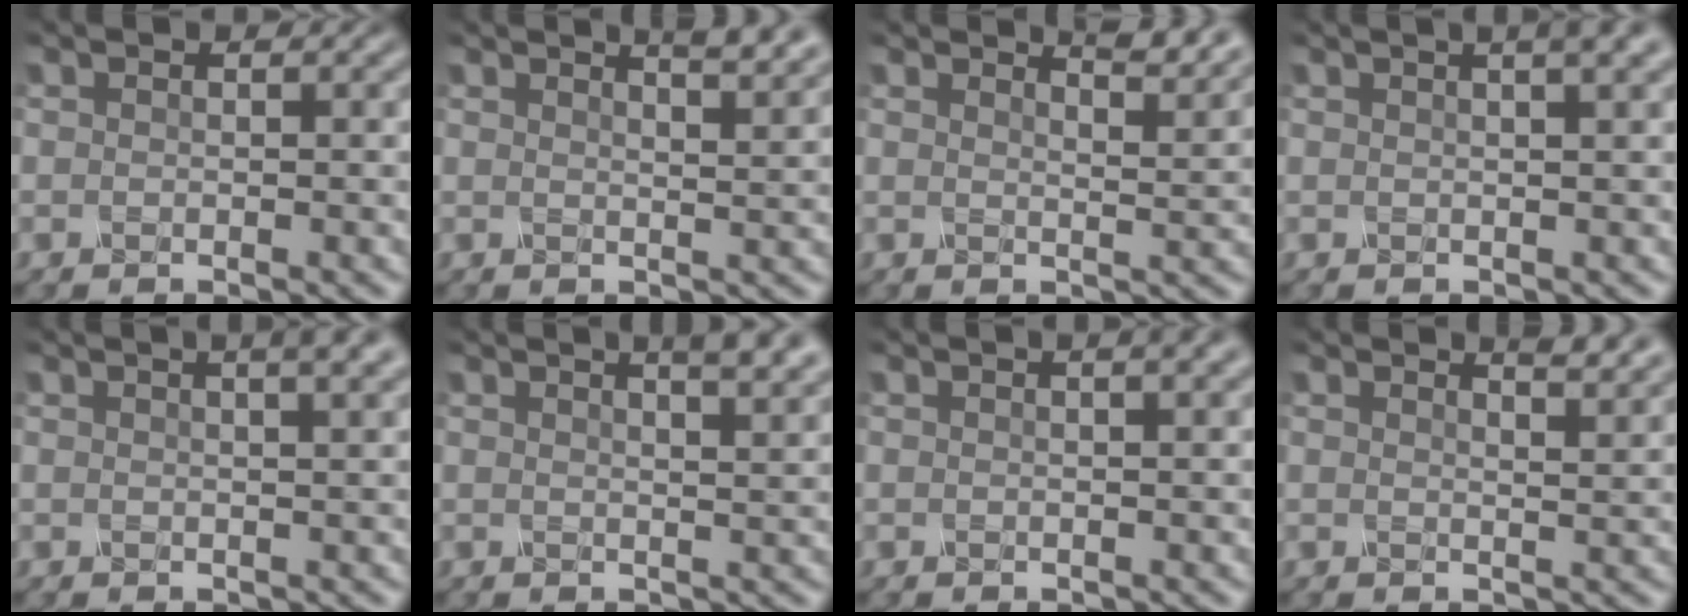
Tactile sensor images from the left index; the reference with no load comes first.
{"total": 4.2, "force": [3.3, 1.1, 2.4], "torque": [-0.013, 0.019, 0.017]}
{"total": 3.8, "force": [3.3, 0.6, 1.8], "torque": [-0.016, 0.002, 0.038]}
{"total": 4.5, "force": [2.6, 1.5, 3.4], "torque": [-0.024, 0.022, 0.004]}
{"total": 5.1, "force": [3.0, 1.9, 3.7], "torque": [-0.023, 0.029, 0.003]}
{"total": 5.6, "force": [3.7, 2.0, 3.8], "torque": [-0.021, 0.032, 0.018]}
{"total": 2.8, "force": [1.6, 1.0, 2.1], "torque": [-0.011, 0.008, 0.003]}
{"total": 3.4, "force": [2.8, 0.8, 1.7], "torque": [-0.011, 0.014, 0.017]}